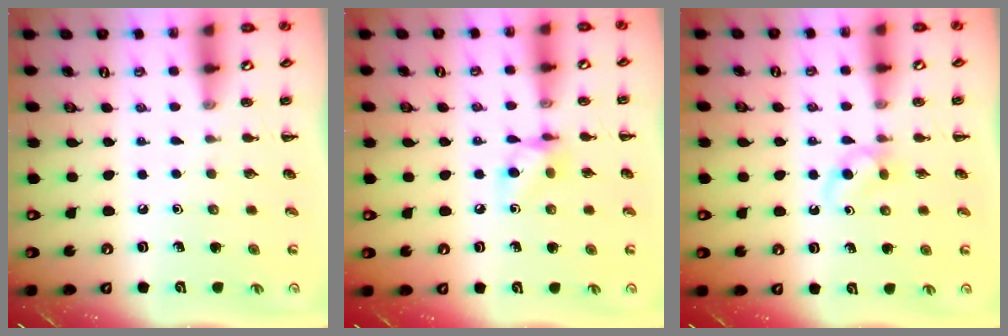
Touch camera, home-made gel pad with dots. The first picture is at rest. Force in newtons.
{"total": 7.1, "press": 7.1, "slide": 0.2}
{"total": 2.7, "press": 2.4, "slide": 1.2}